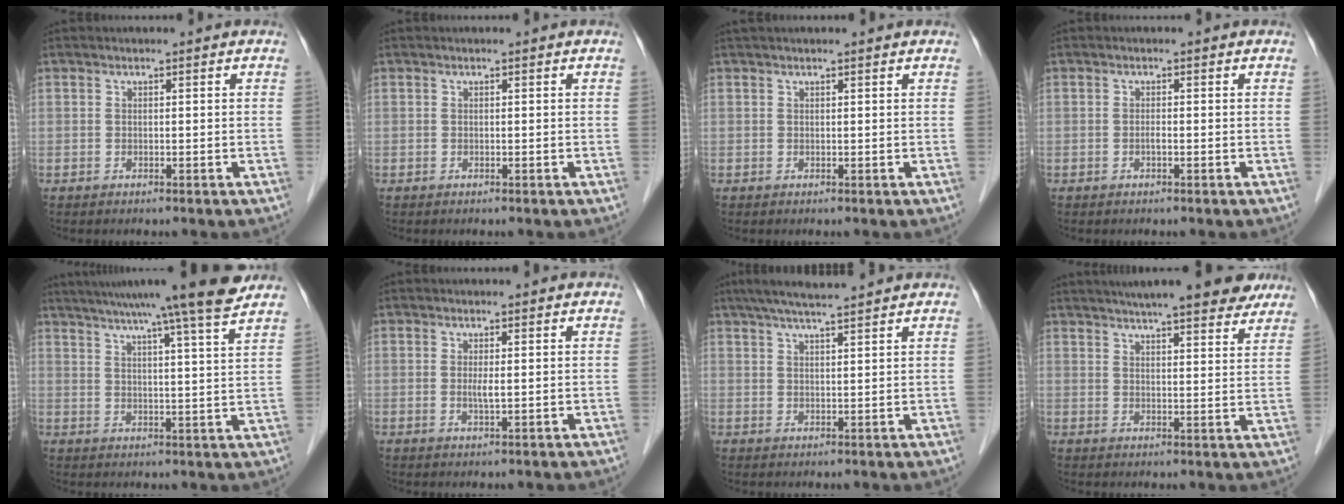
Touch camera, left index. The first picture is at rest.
{"total": 0.0}
{"total": 3.1, "force": [2.8, 0.1, 1.5], "torque": [-0.018, 0.032, 0.039]}
{"total": 0.6, "force": [-0.3, 0.1, 0.6], "torque": [-0.012, 0.000, -0.005]}
{"total": 16.5, "force": [13.8, -1.6, 8.9], "torque": [-0.148, -0.001, 0.183]}
{"total": 1.4, "force": [0.2, 0.1, 1.4], "torque": [-0.034, -0.003, 0.005]}
{"total": 8.4, "force": [7.1, -0.1, 4.4], "torque": [-0.073, 0.031, 0.107]}
{"total": 19.2, "force": [16.3, 3.1, 9.6], "torque": [-0.140, 0.028, 0.209]}